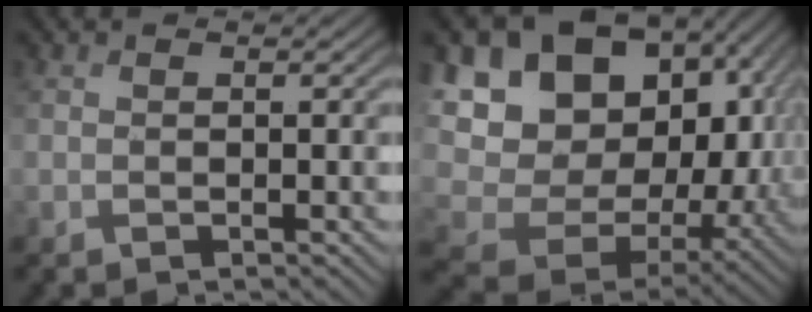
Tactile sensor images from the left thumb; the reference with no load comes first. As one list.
[{"total": 18.5, "force": [2.2, 13.4, 12.5], "torque": [-0.248, -0.027, 0.080]}]